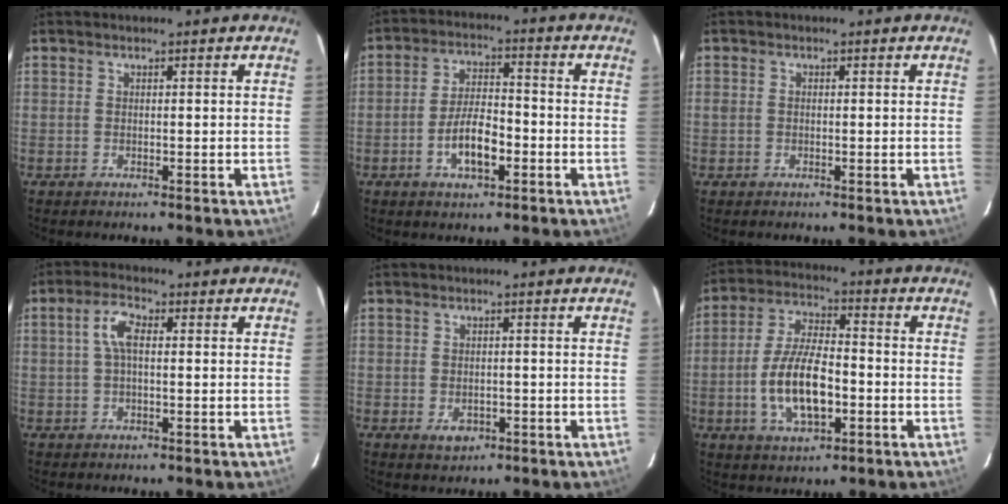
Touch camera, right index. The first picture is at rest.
{"total": 7.9, "force": [-3.1, 3.2, 6.5], "torque": [-0.130, 0.006, -0.052]}
{"total": 1.2, "force": [-0.4, 1.0, 0.5], "torque": [-0.008, 0.001, -0.008]}
{"total": 4.5, "force": [0.6, 1.8, 4.1], "torque": [-0.083, 0.012, 0.010]}
{"total": 3.2, "force": [-1.2, 2.4, 1.8], "torque": [-0.035, -0.004, -0.011]}
{"total": 12.6, "force": [-3.2, 5.3, 10.9], "torque": [-0.224, 0.002, -0.054]}